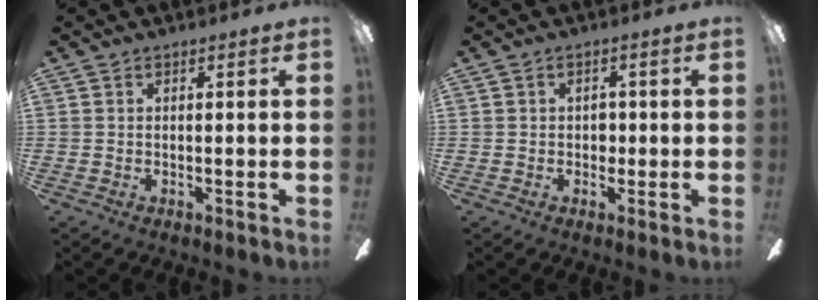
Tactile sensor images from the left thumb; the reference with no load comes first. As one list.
[{"total": 2.5, "force": [0.0, 1.9, 1.6], "torque": [-0.032, 0.008, -0.003]}]